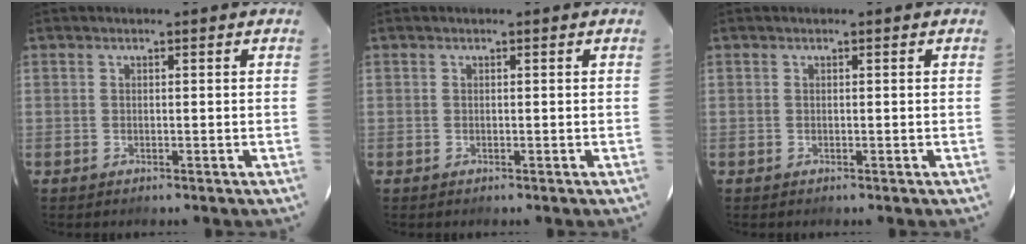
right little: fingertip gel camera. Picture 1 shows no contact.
{"total": 0.0}
{"total": 0.0}